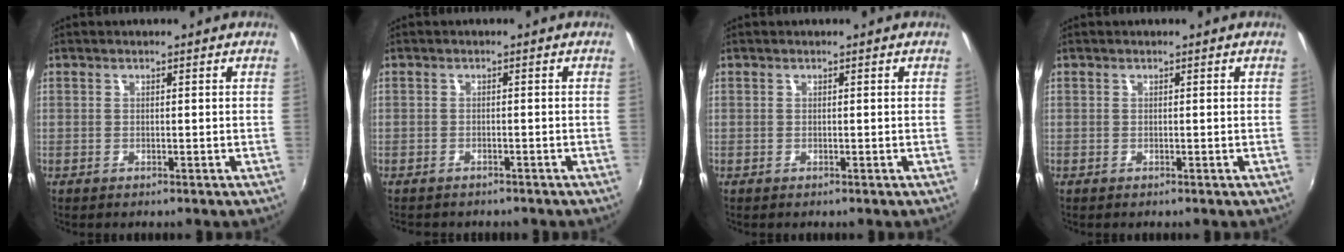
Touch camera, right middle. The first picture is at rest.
{"total": 2.7, "force": [-2.4, 1.0, 0.7], "torque": [-0.023, -0.013, -0.036]}
{"total": 0.0}
{"total": 0.0}